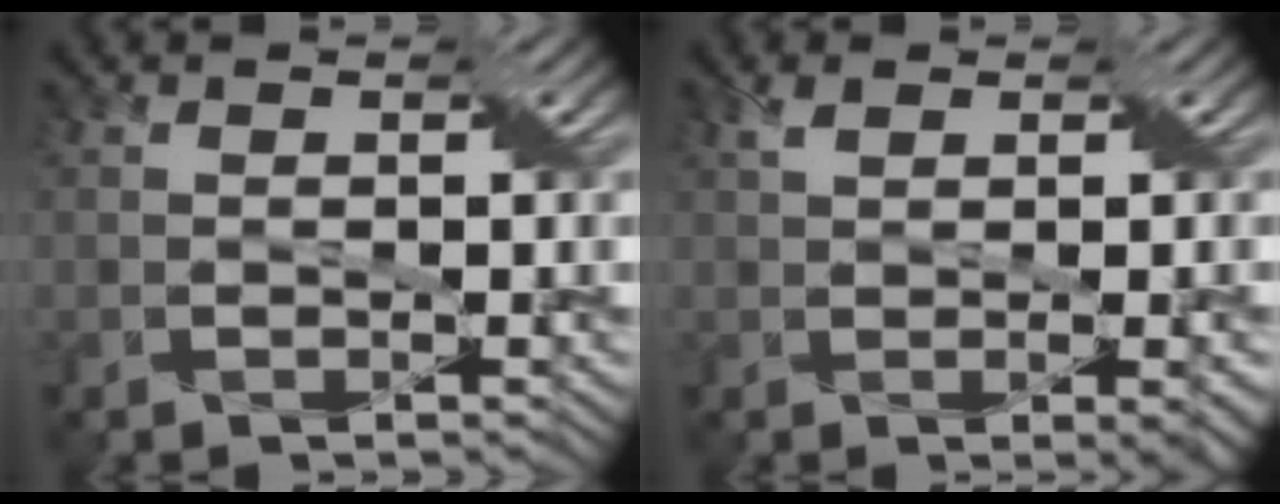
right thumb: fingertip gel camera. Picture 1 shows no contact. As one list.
[{"total": 3.5, "force": [0.6, 1.0, 3.3], "torque": [-0.058, 0.007, 0.015]}]